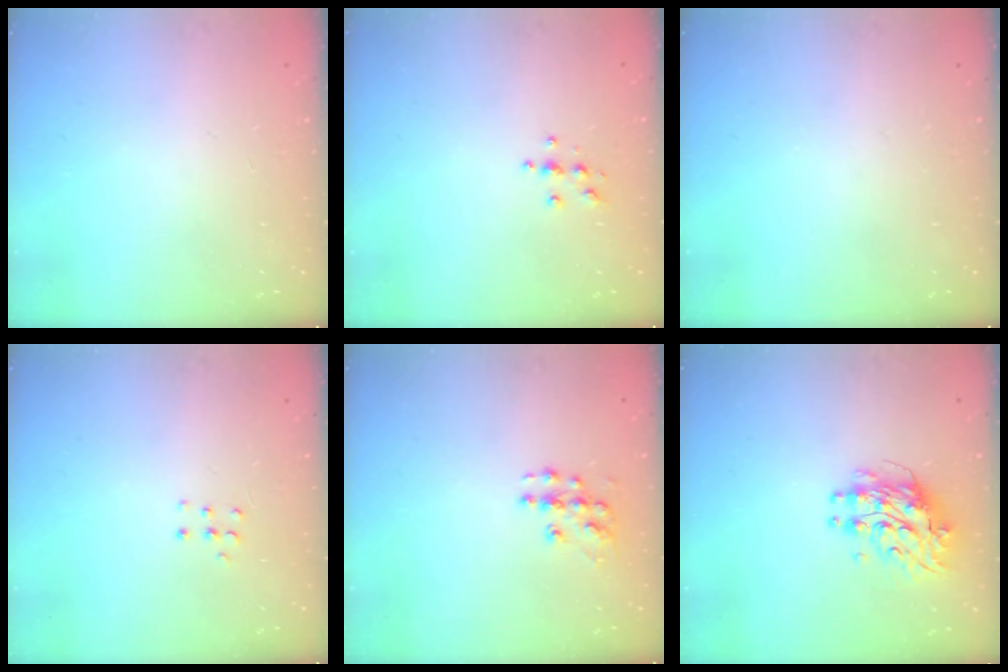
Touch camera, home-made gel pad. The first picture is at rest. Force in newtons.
{"total": 3.6, "press": 3.6, "slide": 0.4}
{"total": 0.0}
{"total": 3.8, "press": 3.8, "slide": 0.4}
{"total": 7.8, "press": 7.8, "slide": 0.4}
{"total": 9.4, "press": 9.3, "slide": 0.9}